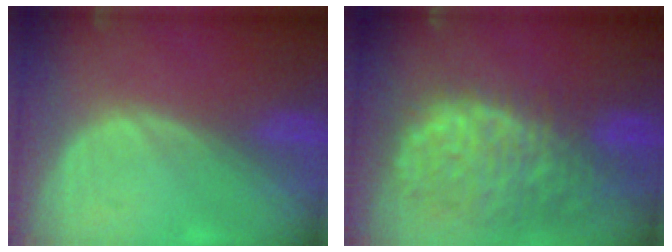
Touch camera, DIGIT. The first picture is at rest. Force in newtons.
{"total": 13.5, "press": 11.1, "slide": 7.8}